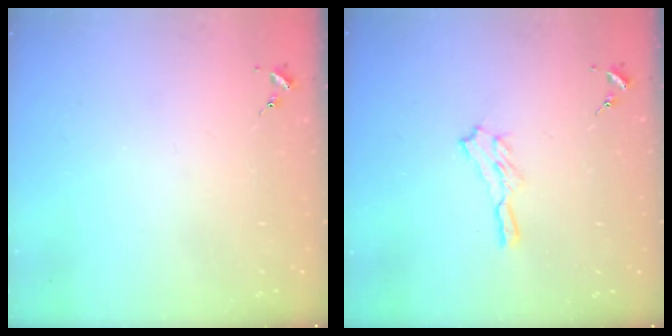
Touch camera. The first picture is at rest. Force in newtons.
{"total": 5.5, "press": 5.5, "slide": 0.4}